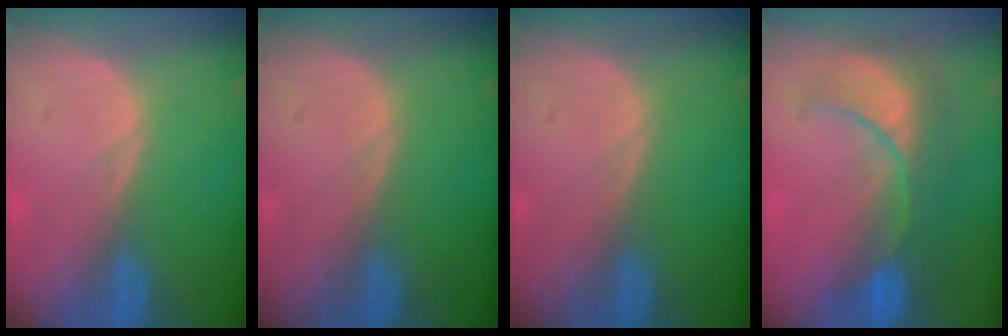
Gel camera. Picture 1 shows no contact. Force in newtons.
{"total": 0.0}
{"total": 0.0}
{"total": 8.4, "press": 8.3, "slide": 1.3}